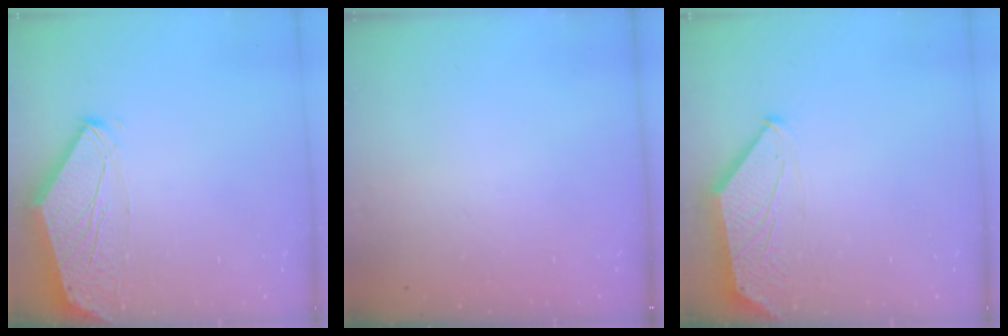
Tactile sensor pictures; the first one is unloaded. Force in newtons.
{"total": 0.0}
{"total": 0.7, "press": 0.6, "slide": 0.4}